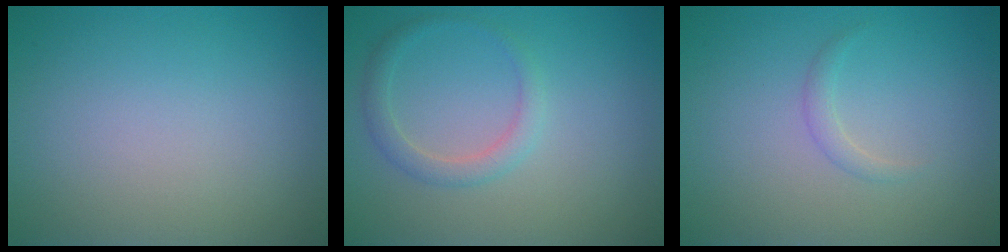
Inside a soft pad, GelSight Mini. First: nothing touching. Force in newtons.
{"total": 1.9, "press": 1.9, "slide": 0.1}
{"total": 0.9, "press": 0.9, "slide": 0.1}